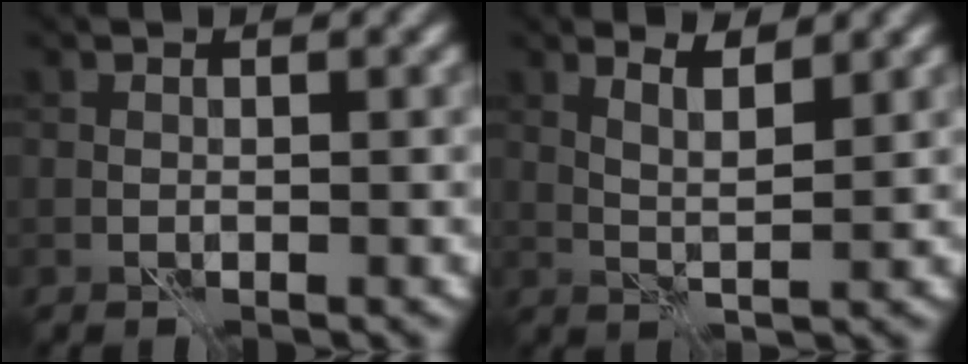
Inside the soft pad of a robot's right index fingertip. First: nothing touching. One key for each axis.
{"total": 2.8, "fx": 1.8, "fy": 0.6, "fz": 2.0, "tx": -0.032, "ty": -0.002, "tz": 0.032}